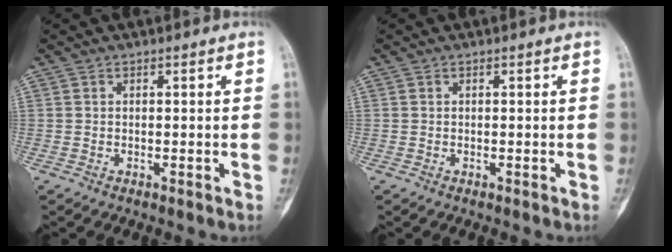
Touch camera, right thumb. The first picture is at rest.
{"total": 0.0}